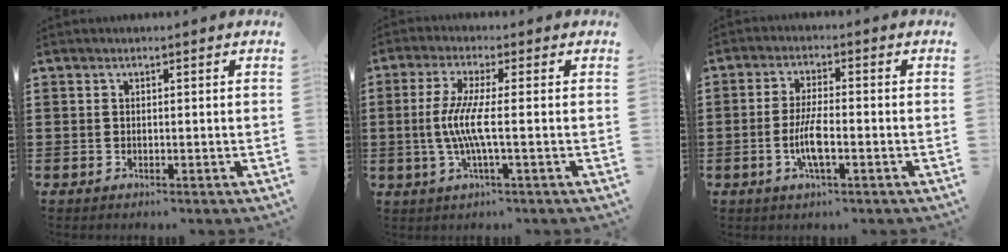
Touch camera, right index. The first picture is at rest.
{"total": 6.3, "force": [-0.9, 0.2, 6.2], "torque": [-0.140, -0.017, -0.029]}
{"total": 5.4, "force": [-1.6, 1.3, 5.1], "torque": [-0.114, -0.007, -0.036]}